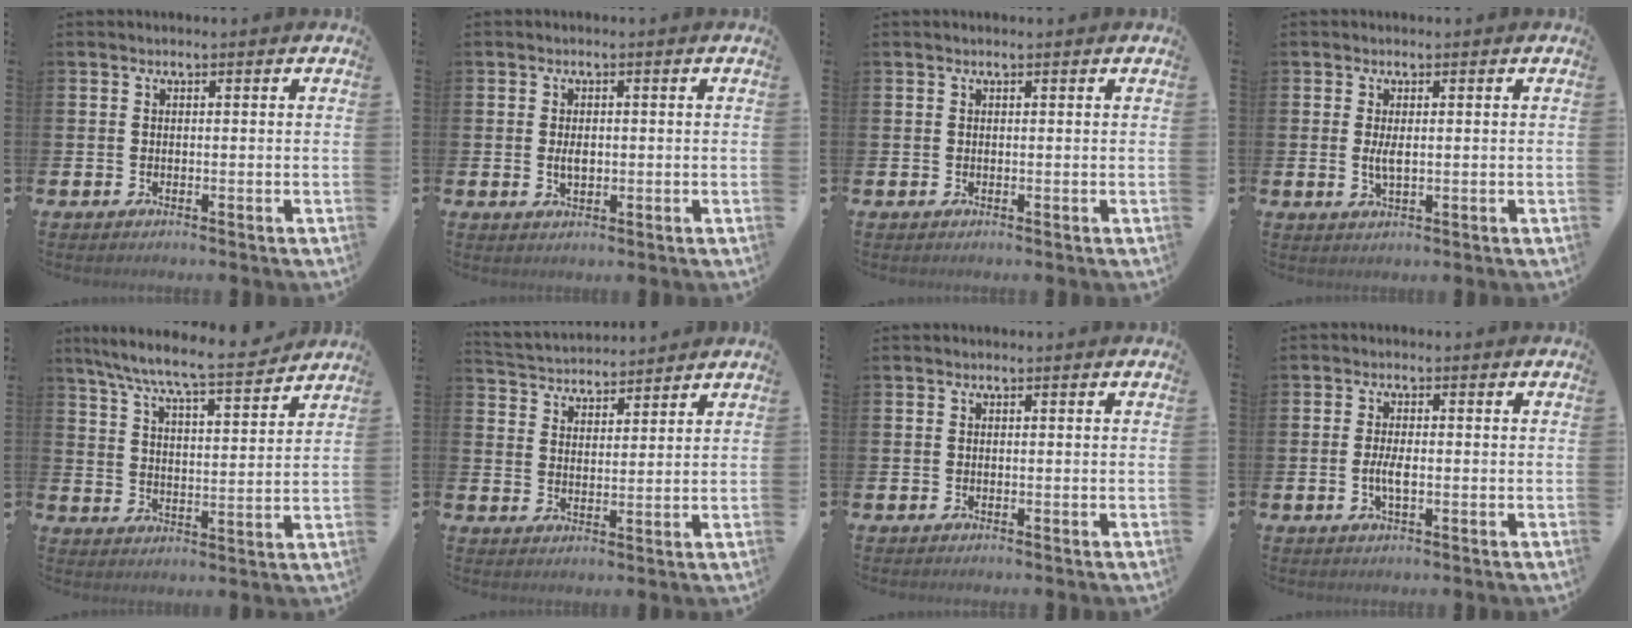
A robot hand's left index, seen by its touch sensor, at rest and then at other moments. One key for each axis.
{"total": 2.0, "fx": 0.0, "fy": 1.2, "fz": 1.6, "tx": -0.017, "ty": -0.001, "tz": -0.003}
{"total": 0.0}
{"total": 2.2, "fx": 0.3, "fy": 0.8, "fz": 2.1, "tx": -0.025, "ty": -0.006, "tz": 0.000}
{"total": 8.1, "fx": 7.5, "fy": 0.2, "fz": 3.1, "tx": -0.088, "ty": -0.052, "tz": 0.130}
{"total": 3.7, "fx": 3.6, "fy": 0.8, "fz": -0.5, "tx": -0.010, "ty": -0.024, "tz": 0.063}
{"total": 0.0}
{"total": 2.7, "fx": -0.4, "fy": 1.0, "fz": 2.5, "tx": -0.039, "ty": -0.003, "tz": -0.008}